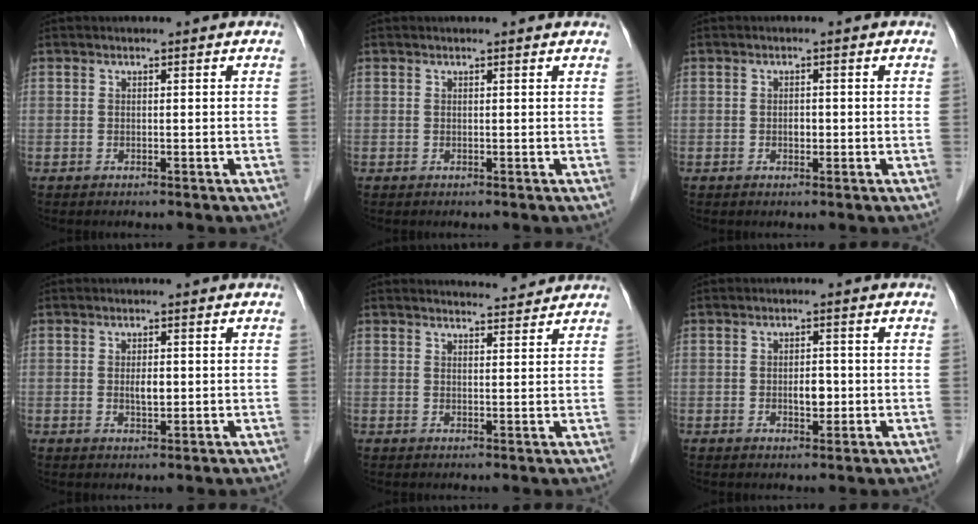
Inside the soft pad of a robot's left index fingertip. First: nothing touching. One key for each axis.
{"total": 1.5, "fx": 1.5, "fy": 0.1, "fz": 0.4, "tx": -0.014, "ty": 0.006, "tz": 0.011}
{"total": 1.1, "fx": -0.4, "fy": 0.7, "fz": 0.8, "tx": -0.014, "ty": -0.002, "tz": -0.007}
{"total": 2.0, "fx": -0.1, "fy": 0.8, "fz": 1.8, "tx": -0.034, "ty": -0.005, "tz": 0.000}
{"total": 5.9, "fx": 5.8, "fy": 0.2, "fz": 0.6, "tx": -0.016, "ty": 0.005, "tz": 0.072}
{"total": 2.5, "fx": -0.6, "fy": 1.3, "fz": 2.1, "tx": -0.033, "ty": -0.002, "tz": -0.007}